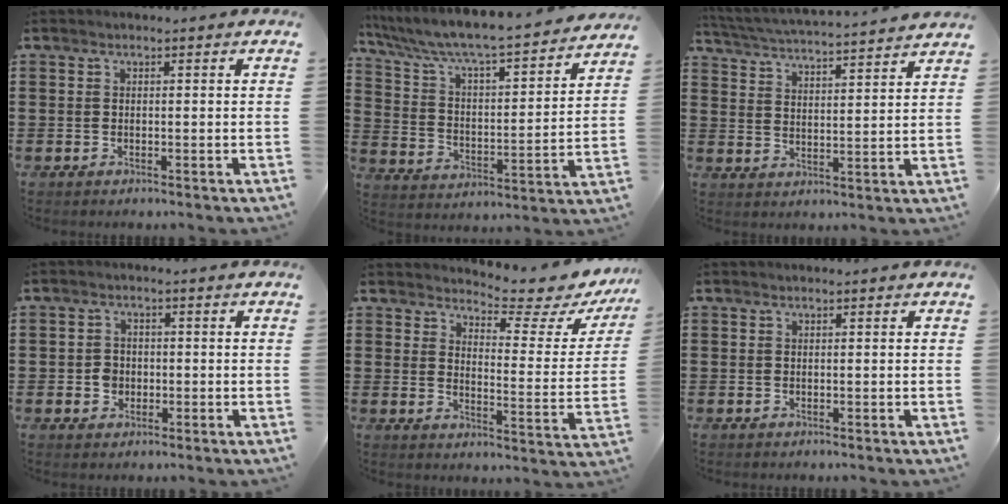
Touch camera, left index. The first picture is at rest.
{"total": 5.8, "force": [5.2, 0.3, 2.7], "torque": [-0.079, -0.049, 0.077]}
{"total": 4.3, "force": [4.1, -0.7, 0.9], "torque": [-0.039, -0.037, 0.065]}
{"total": 2.6, "force": [-0.5, 2.4, 1.0], "torque": [-0.027, 0.005, -0.013]}
{"total": 5.3, "force": [4.9, 0.1, 2.1], "torque": [-0.036, -0.050, 0.074]}
{"total": 0.0}